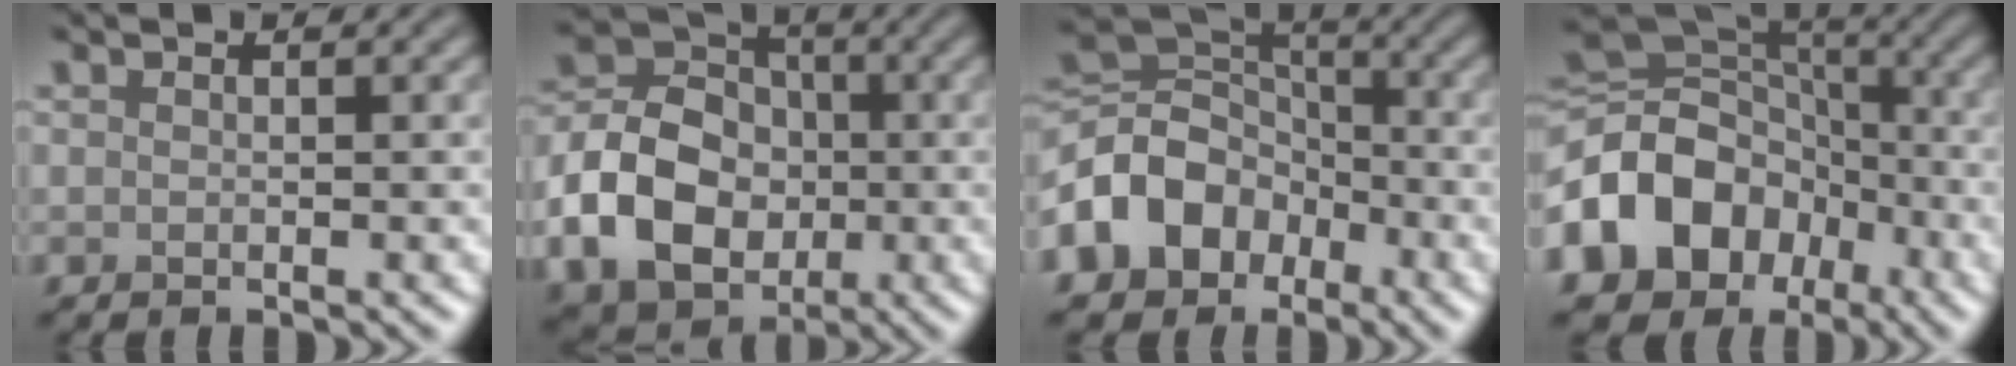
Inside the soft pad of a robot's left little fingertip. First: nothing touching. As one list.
[{"total": 9.1, "force": [-2.3, 6.9, 5.4], "torque": [-0.103, 0.003, -0.053]}, {"total": 8.2, "force": [-3.5, 6.4, 3.9], "torque": [-0.075, 0.005, -0.082]}, {"total": 13.7, "force": [-5.5, 10.9, 6.2], "torque": [-0.145, -0.004, -0.113]}]